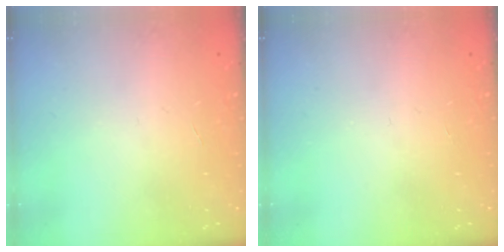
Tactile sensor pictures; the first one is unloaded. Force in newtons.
{"total": 0.0}